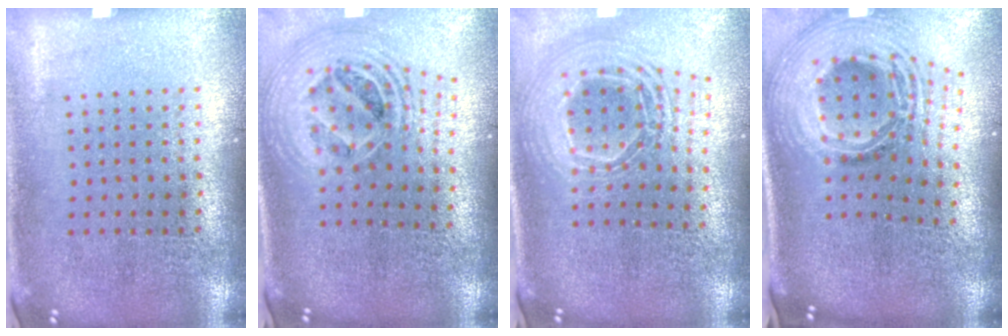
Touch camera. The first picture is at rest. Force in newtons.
{"total": 2.5, "press": 1.8, "slide": 1.7}
{"total": 2.3, "press": 1.7, "slide": 1.6}
{"total": 3.1, "press": 2.0, "slide": 2.3}